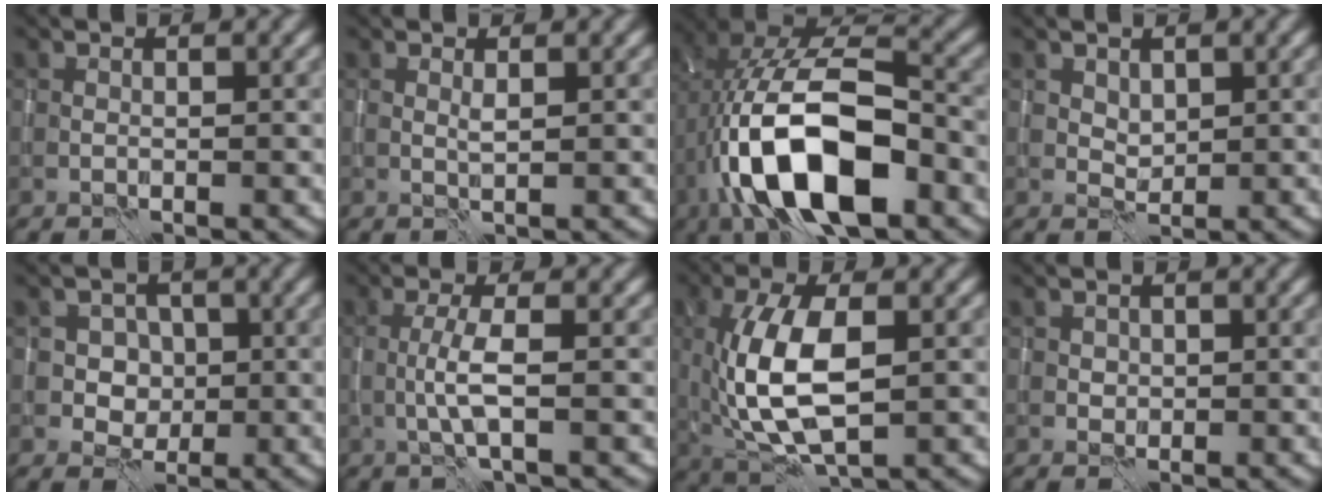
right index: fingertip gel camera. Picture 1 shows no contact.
{"total": 0.6, "force": [0.3, -0.1, 0.4], "torque": [-0.014, -0.001, 0.006]}
{"total": 15.0, "force": [-4.6, 7.4, 12.3], "torque": [-0.226, 0.006, -0.082]}
{"total": 1.2, "force": [0.7, 0.8, 0.5], "torque": [-0.010, -0.005, 0.016]}
{"total": 3.1, "force": [0.4, 2.8, 1.2], "torque": [-0.008, -0.004, 0.004]}
{"total": 2.6, "force": [-0.4, 0.2, 2.6], "torque": [-0.055, 0.002, -0.012]}
{"total": 8.5, "force": [0.0, 3.9, 7.6], "torque": [-0.160, 0.000, 0.001]}
{"total": 0.8, "force": [0.3, 0.7, 0.0], "torque": [-0.001, -0.001, 0.006]}